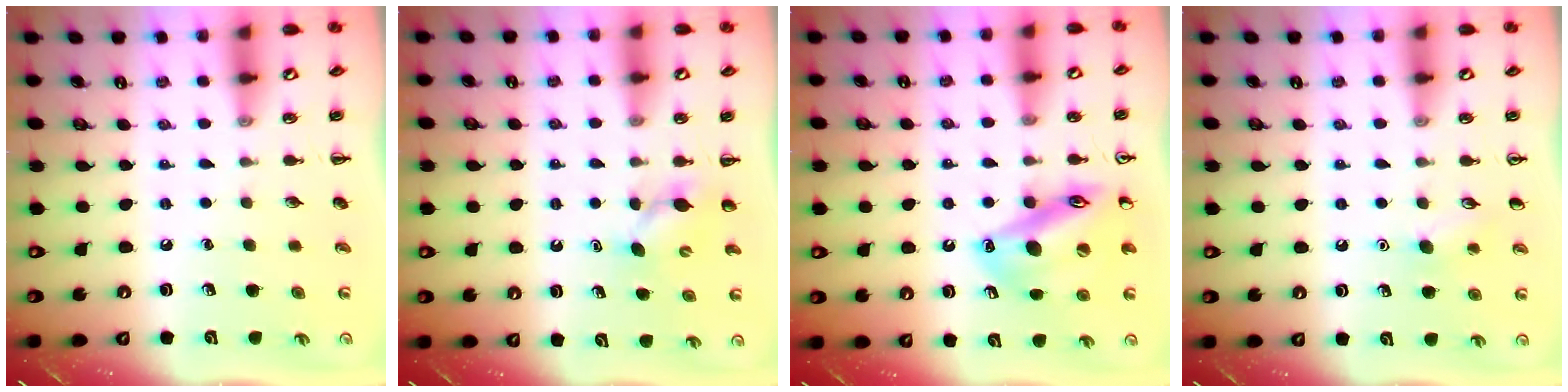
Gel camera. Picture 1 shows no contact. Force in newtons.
{"total": 4.2, "press": 4.0, "slide": 1.1}
{"total": 16.2, "press": 16.0, "slide": 2.5}
{"total": 7.4, "press": 7.1, "slide": 2.0}